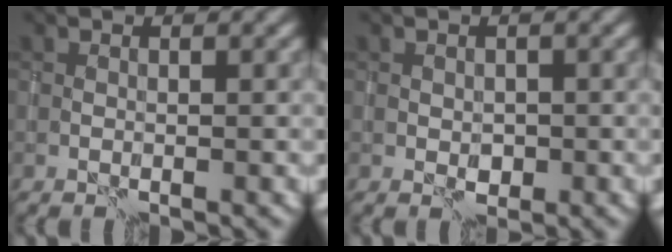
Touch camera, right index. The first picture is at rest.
{"total": 1.3, "force": [-0.3, 1.1, 0.6], "torque": [-0.010, -0.003, 0.000]}